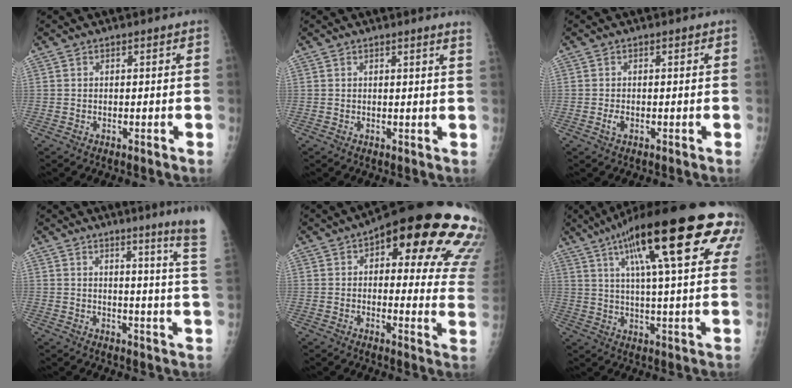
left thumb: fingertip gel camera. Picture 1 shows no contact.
{"total": 2.4, "force": [1.9, -0.7, 1.2], "torque": [-0.025, -0.014, 0.015]}
{"total": 1.4, "force": [-0.4, 0.9, 1.0], "torque": [-0.021, -0.002, -0.008]}
{"total": 13.3, "force": [9.8, -1.9, 8.8], "torque": [-0.106, -0.093, 0.104]}
{"total": 27.0, "force": [12.5, 9.4, 22.0], "torque": [-0.204, -0.008, 0.148]}
{"total": 28.6, "force": [13.3, 6.9, 24.3], "torque": [-0.349, 0.007, 0.197]}